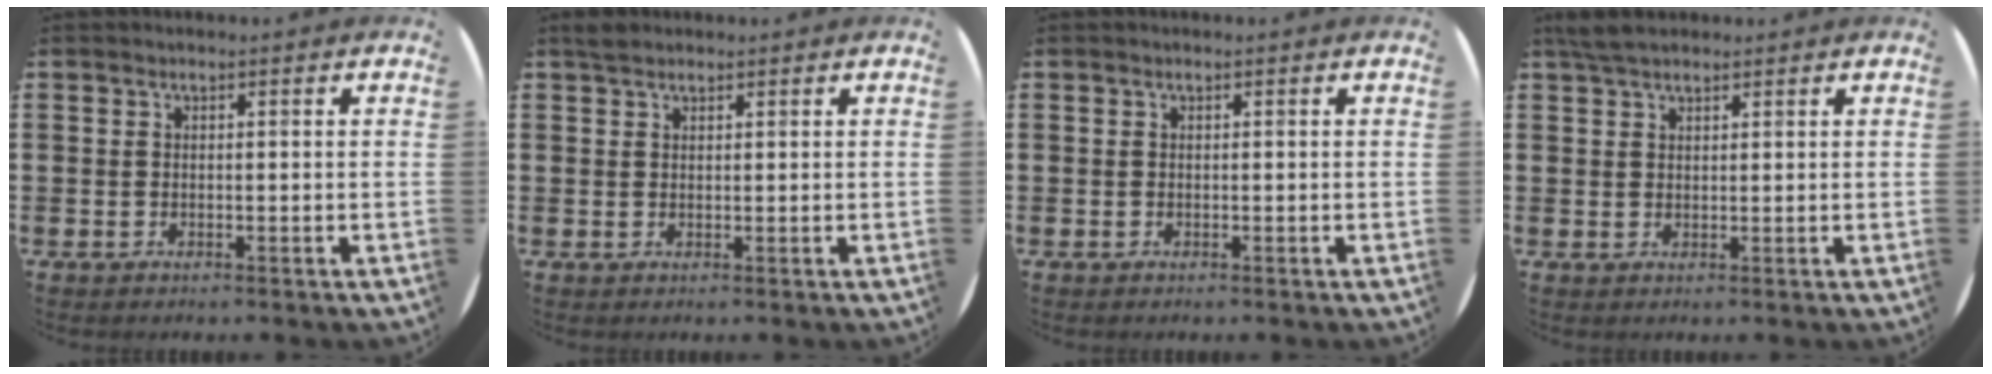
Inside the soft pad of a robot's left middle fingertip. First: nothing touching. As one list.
[{"total": 1.5, "force": [1.3, 0.7, 0.2], "torque": [0.001, 0.003, 0.024]}, {"total": 0.0}, {"total": 3.5, "force": [2.9, 1.3, 1.3], "torque": [-0.023, 0.001, 0.054]}]